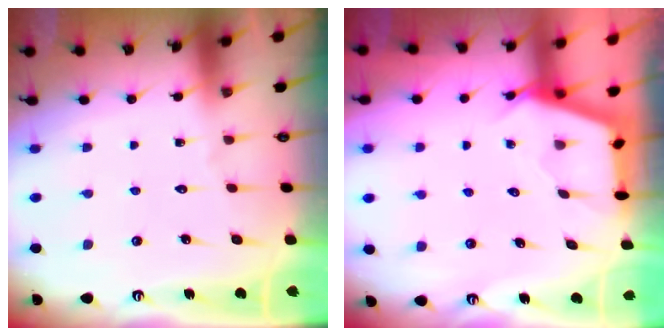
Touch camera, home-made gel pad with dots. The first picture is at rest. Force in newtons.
{"total": 2.8, "press": 2.8, "slide": 0.4}